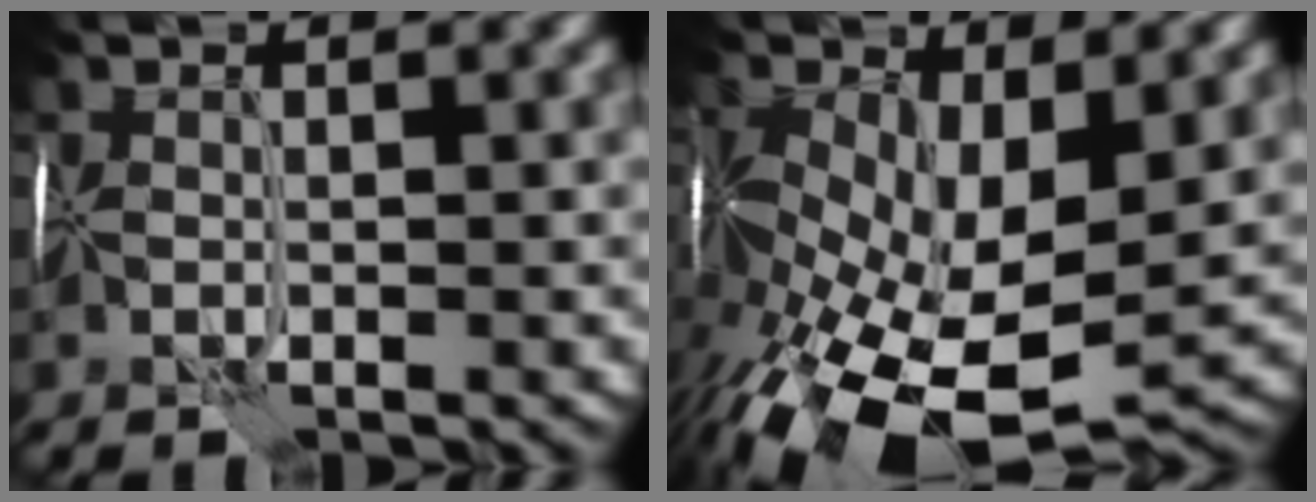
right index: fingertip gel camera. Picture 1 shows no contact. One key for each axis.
{"total": 14.1, "fx": -4.5, "fy": 7.1, "fz": 11.3, "tx": -0.231, "ty": -0.049, "tz": -0.066}